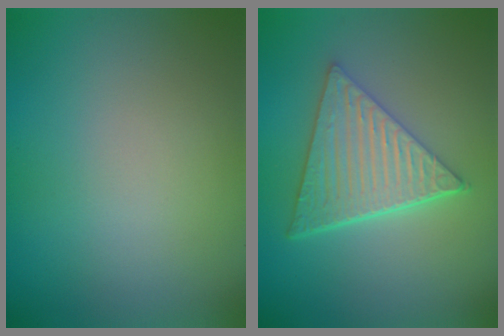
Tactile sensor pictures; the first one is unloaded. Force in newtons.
{"total": 6.1, "press": 4.6, "slide": 4.1}